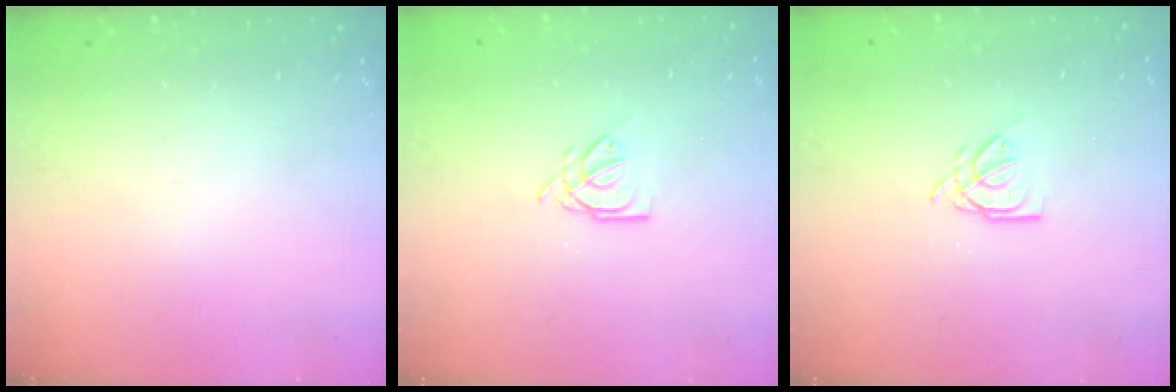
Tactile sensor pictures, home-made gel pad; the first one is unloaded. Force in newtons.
{"total": 4.2, "press": 4.1, "slide": 0.4}
{"total": 4.2, "press": 4.1, "slide": 0.4}